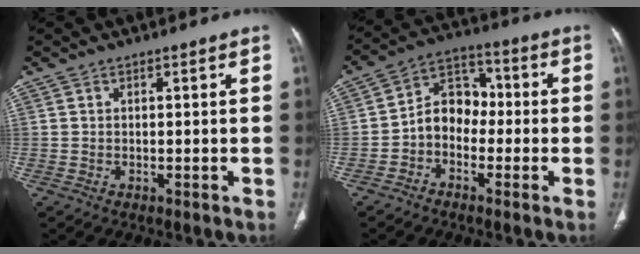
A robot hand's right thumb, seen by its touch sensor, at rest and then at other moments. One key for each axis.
{"total": 8.4, "fx": -2.0, "fy": 6.5, "fz": 4.9, "tx": -0.053, "ty": 0.039, "tz": -0.052}